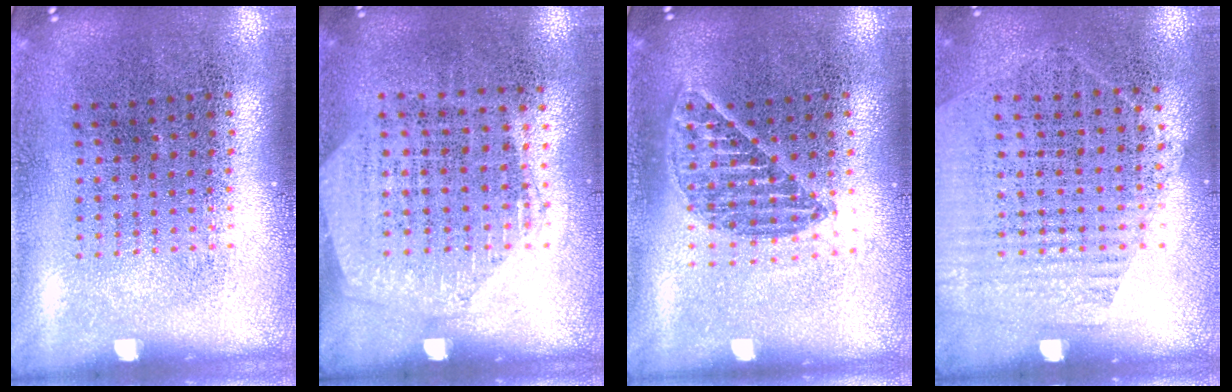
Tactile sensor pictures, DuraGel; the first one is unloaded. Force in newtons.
{"total": 1.4, "press": 1.2, "slide": 0.8}
{"total": 1.2, "press": 1.1, "slide": 0.5}
{"total": 1.2, "press": 1.0, "slide": 0.7}